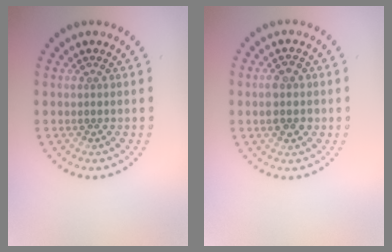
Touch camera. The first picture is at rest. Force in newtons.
{"total": 2.8, "press": 2.8, "slide": 0.1}